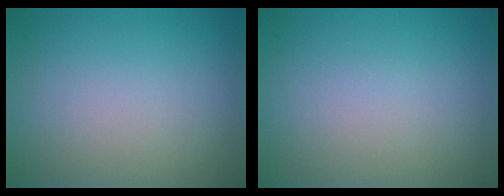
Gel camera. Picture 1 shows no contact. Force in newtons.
{"total": 0.0}